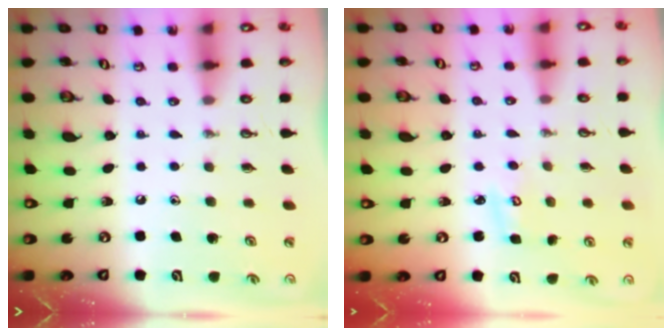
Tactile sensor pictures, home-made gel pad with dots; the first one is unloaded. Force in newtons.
{"total": 2.5, "press": 2.5, "slide": 0.3}